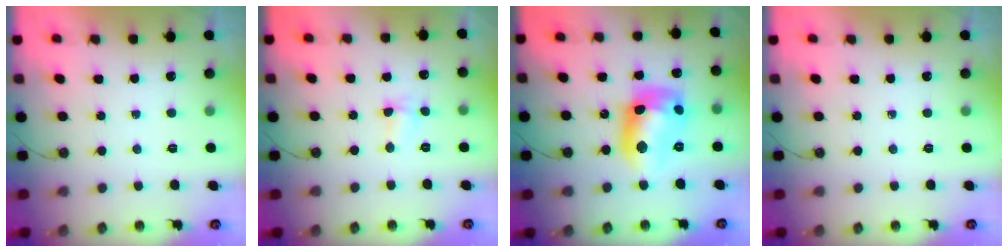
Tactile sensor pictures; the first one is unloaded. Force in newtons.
{"total": 2.8, "press": 2.6, "slide": 1.0}
{"total": 13.6, "press": 13.6, "slide": 1.2}
{"total": 0.0}